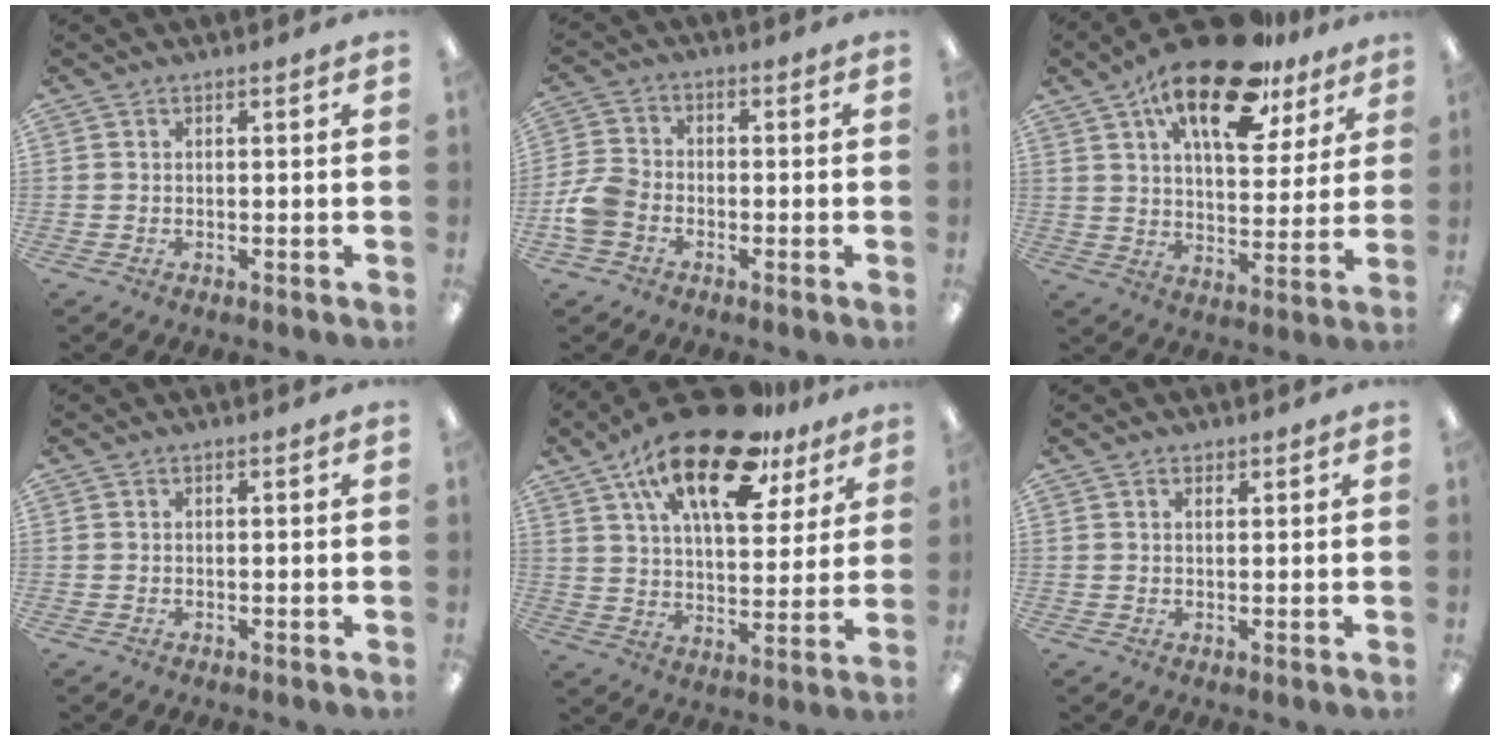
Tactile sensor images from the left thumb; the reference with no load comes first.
{"total": 7.1, "force": [-2.9, 5.2, 3.8], "torque": [-0.084, 0.020, -0.053]}
{"total": 20.1, "force": [12.9, 8.2, 13.1], "torque": [-0.212, -0.061, 0.212]}
{"total": 0.0}
{"total": 22.2, "force": [13.8, 9.4, 14.7], "torque": [-0.246, -0.063, 0.234]}
{"total": 1.2, "force": [0.8, 0.7, 0.5], "torque": [-0.003, -0.002, 0.013]}